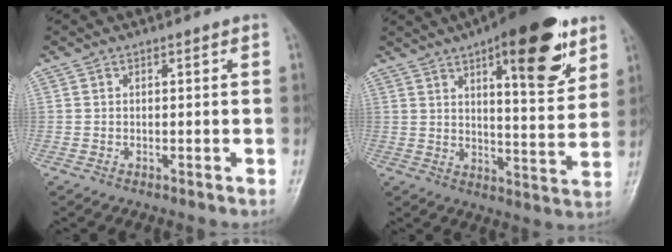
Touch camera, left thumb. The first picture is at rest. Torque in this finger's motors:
{"motor_torque": [0.64, 0.60, 1.49, -1.28, 0.32]}